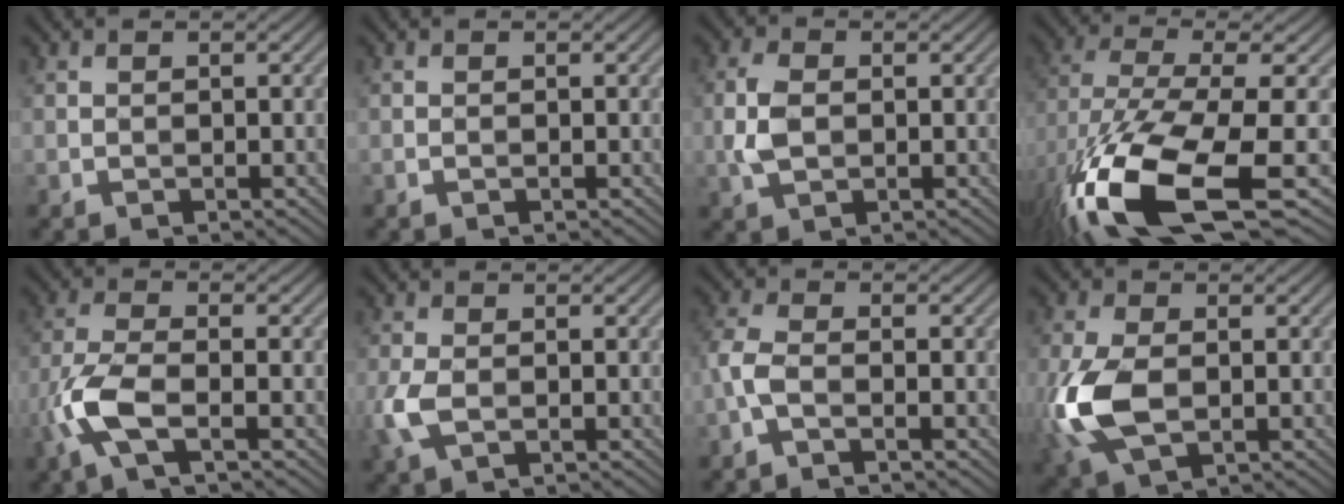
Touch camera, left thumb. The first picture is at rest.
{"total": 0.0}
{"total": 3.8, "force": [-0.1, 2.4, 2.9], "torque": [-0.075, 0.004, -0.005]}
{"total": 16.7, "force": [-7.2, 6.0, 13.8], "torque": [-0.317, -0.040, -0.113]}
{"total": 6.4, "force": [-2.7, 2.1, 5.4], "torque": [-0.132, 0.001, -0.069]}
{"total": 3.5, "force": [-0.7, 1.8, 2.9], "torque": [-0.082, -0.005, -0.018]}
{"total": 3.2, "force": [-1.3, 1.1, 2.8], "torque": [-0.075, 0.004, -0.037]}
{"total": 8.9, "force": [-1.5, 5.2, 7.1], "torque": [-0.188, -0.011, -0.030]}